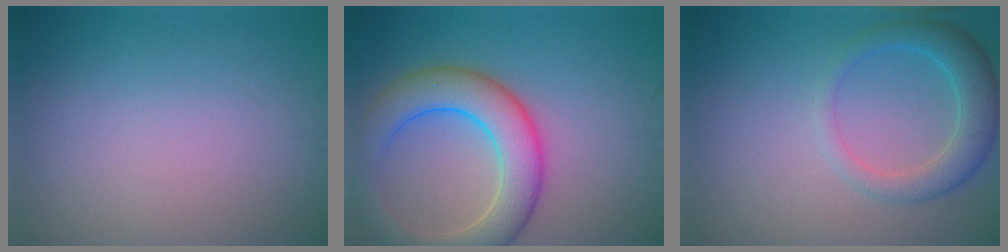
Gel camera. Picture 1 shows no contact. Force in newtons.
{"total": 7.2, "press": 7.2, "slide": 0.5}
{"total": 3.7, "press": 3.7, "slide": 0.4}